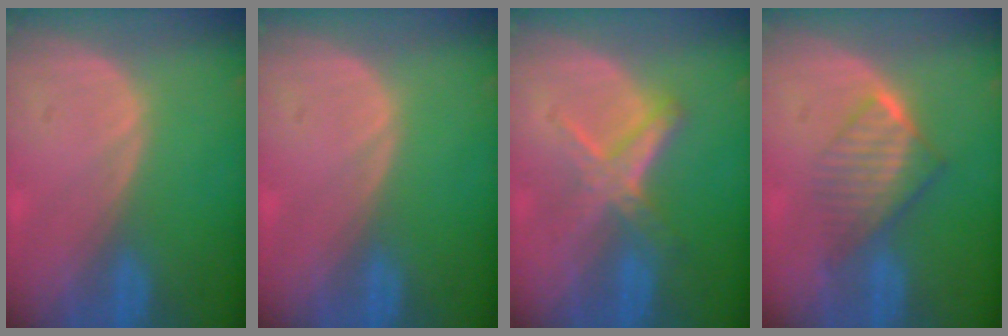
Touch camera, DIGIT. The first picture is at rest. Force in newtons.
{"total": 0.0}
{"total": 5.7, "press": 5.5, "slide": 1.8}
{"total": 6.4, "press": 5.8, "slide": 2.8}